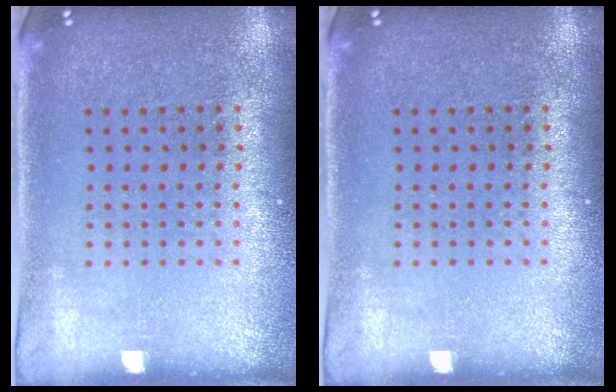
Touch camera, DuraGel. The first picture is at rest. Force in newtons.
{"total": 0.0}